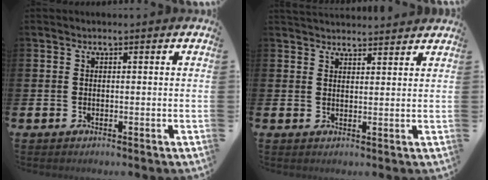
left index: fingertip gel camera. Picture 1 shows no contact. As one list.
[{"total": 2.8, "force": [2.8, 0.3, -0.2], "torque": [-0.003, -0.014, 0.051]}]